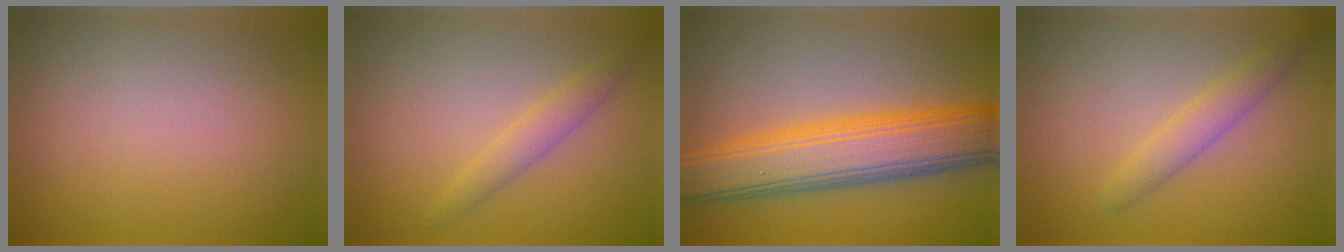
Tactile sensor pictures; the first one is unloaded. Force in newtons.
{"total": 1.8, "press": 1.8, "slide": 0.0}
{"total": 8.9, "press": 8.9, "slide": 0.2}
{"total": 2.4, "press": 2.4, "slide": 0.2}